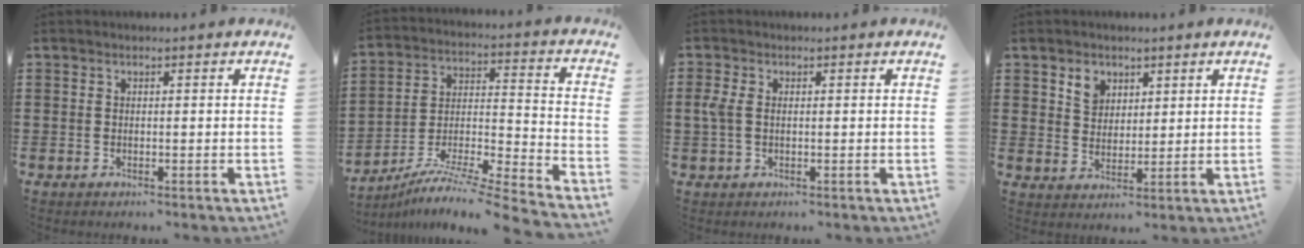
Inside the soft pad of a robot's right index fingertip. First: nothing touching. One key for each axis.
{"total": 7.3, "fx": -6.3, "fy": 0.0, "fz": 3.7, "tx": -0.057, "ty": -0.001, "tz": -0.129}
{"total": 2.8, "fx": 0.1, "fy": 1.6, "fz": 2.3, "tx": -0.071, "ty": -0.002, "tz": -0.006}
{"total": 4.1, "fx": 2.6, "fy": 3.0, "fz": 1.2, "tx": -0.028, "ty": 0.008, "tz": 0.046}